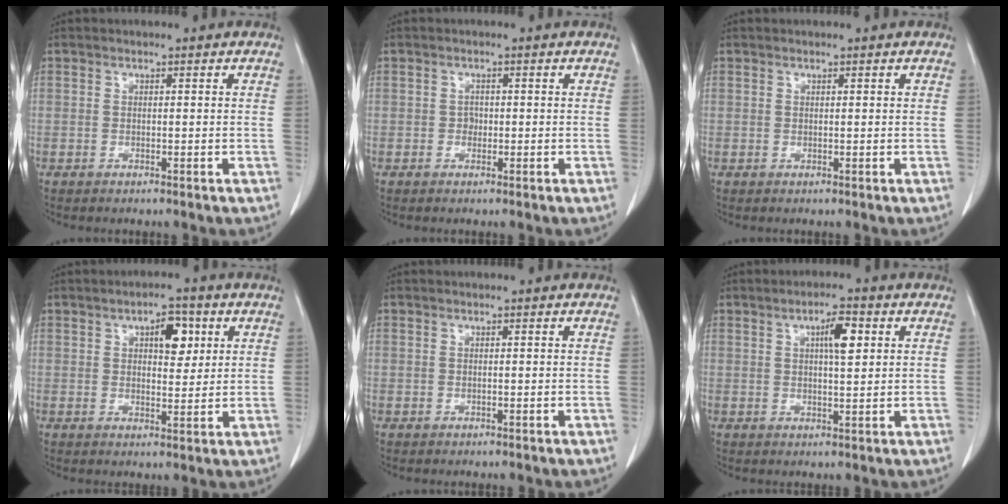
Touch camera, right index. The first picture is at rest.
{"total": 1.1, "force": [-0.2, 0.9, 0.5], "torque": [-0.002, 0.005, -0.005]}
{"total": 0.0}
{"total": 5.4, "force": [2.0, 2.5, 4.3], "torque": [-0.063, 0.007, 0.031]}
{"total": 0.0}
{"total": 4.7, "force": [1.6, 1.0, 4.3], "torque": [-0.073, 0.005, 0.027]}